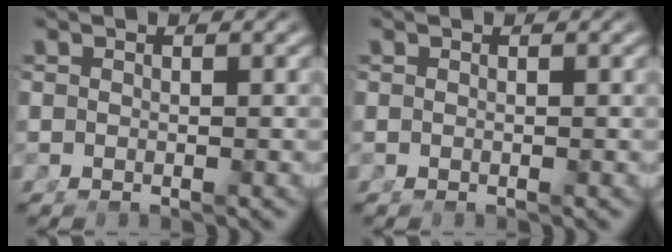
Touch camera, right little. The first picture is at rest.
{"total": 0.0}